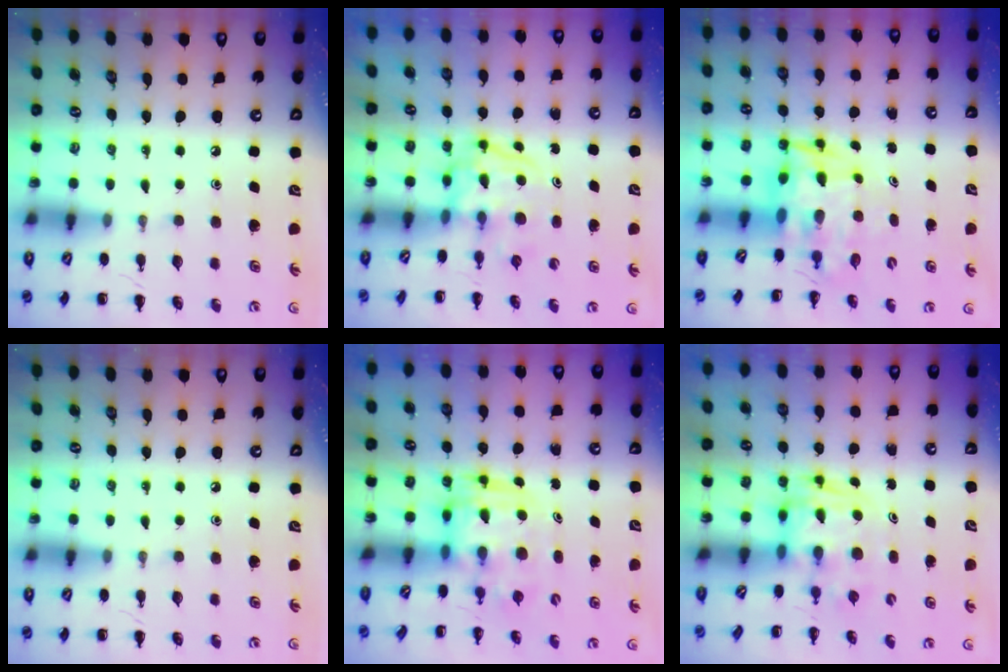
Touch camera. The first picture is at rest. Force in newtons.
{"total": 3.9, "press": 3.9, "slide": 0.4}
{"total": 5.5, "press": 5.3, "slide": 1.5}
{"total": 0.0}
{"total": 3.6, "press": 3.5, "slide": 0.7}
{"total": 2.8, "press": 2.8, "slide": 0.5}